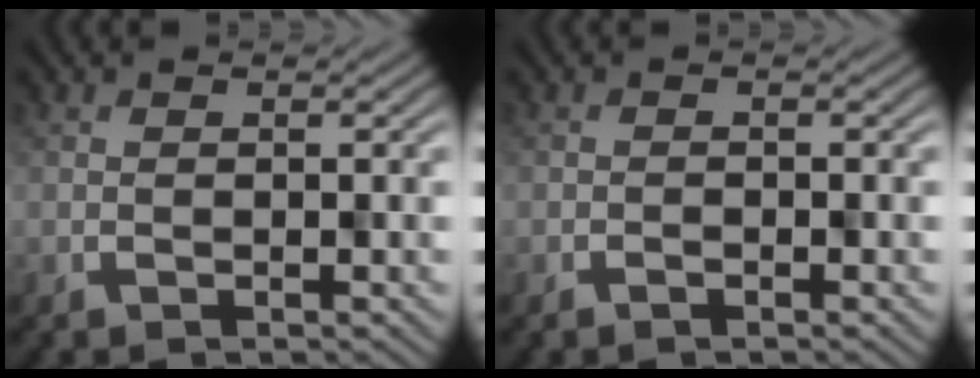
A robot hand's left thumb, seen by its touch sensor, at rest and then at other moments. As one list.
[{"total": 0.6, "force": [-0.6, 0.0, 0.0], "torque": [-0.007, -0.001, -0.009]}]